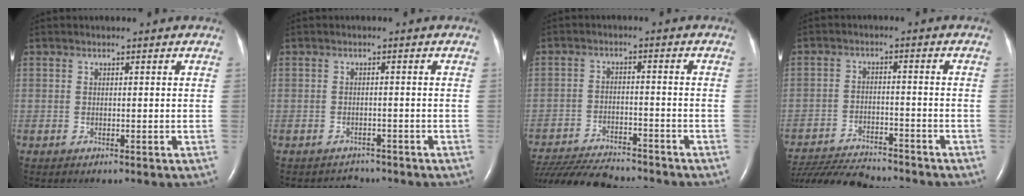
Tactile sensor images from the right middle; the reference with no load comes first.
{"total": 2.8, "force": [-2.6, 1.1, -0.3], "torque": [-0.003, -0.001, -0.040]}
{"total": 16.3, "force": [-14.8, 2.7, 6.3], "torque": [-0.136, -0.029, -0.228]}
{"total": 14.9, "force": [-13.9, 1.8, 5.2], "torque": [-0.103, -0.022, -0.215]}